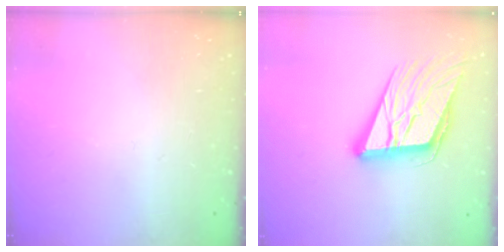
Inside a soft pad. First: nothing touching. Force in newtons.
{"total": 19.0, "press": 18.5, "slide": 4.3}